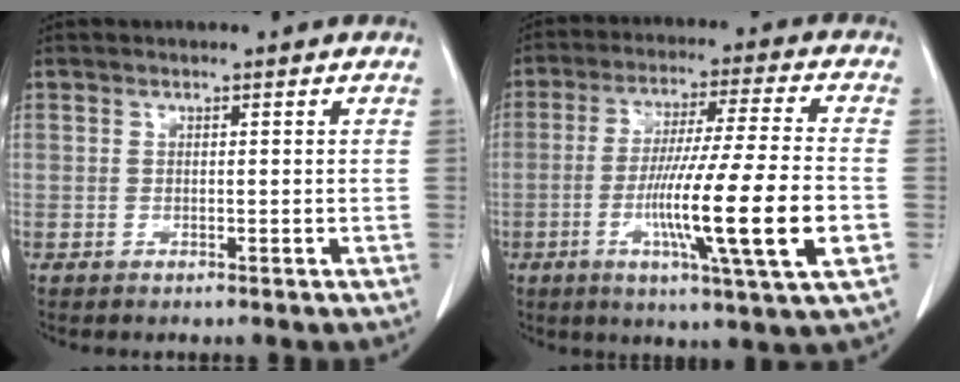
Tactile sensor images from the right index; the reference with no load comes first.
{"total": 16.8, "force": [-4.2, -0.6, 16.2], "torque": [-0.278, -0.017, -0.073]}